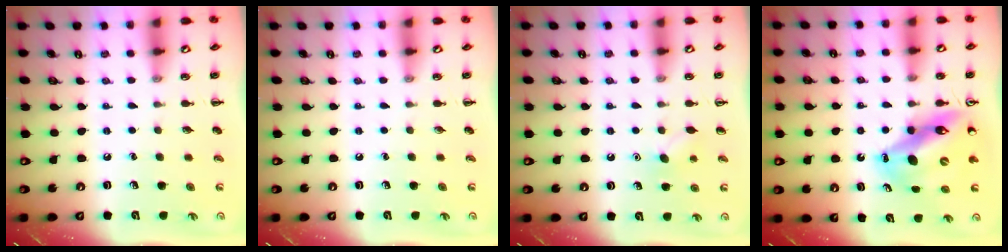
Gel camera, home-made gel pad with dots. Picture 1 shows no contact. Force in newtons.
{"total": 0.0}
{"total": 5.6, "press": 5.4, "slide": 1.7}
{"total": 14.4, "press": 13.7, "slide": 4.3}